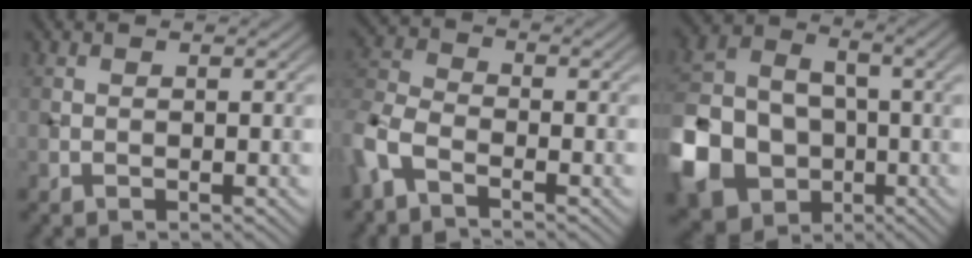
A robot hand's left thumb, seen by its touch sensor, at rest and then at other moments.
{"total": 4.9, "force": [-3.0, 2.3, 3.1], "torque": [-0.079, -0.004, -0.082]}
{"total": 13.9, "force": [-4.8, 10.5, 7.8], "torque": [-0.212, -0.030, -0.096]}